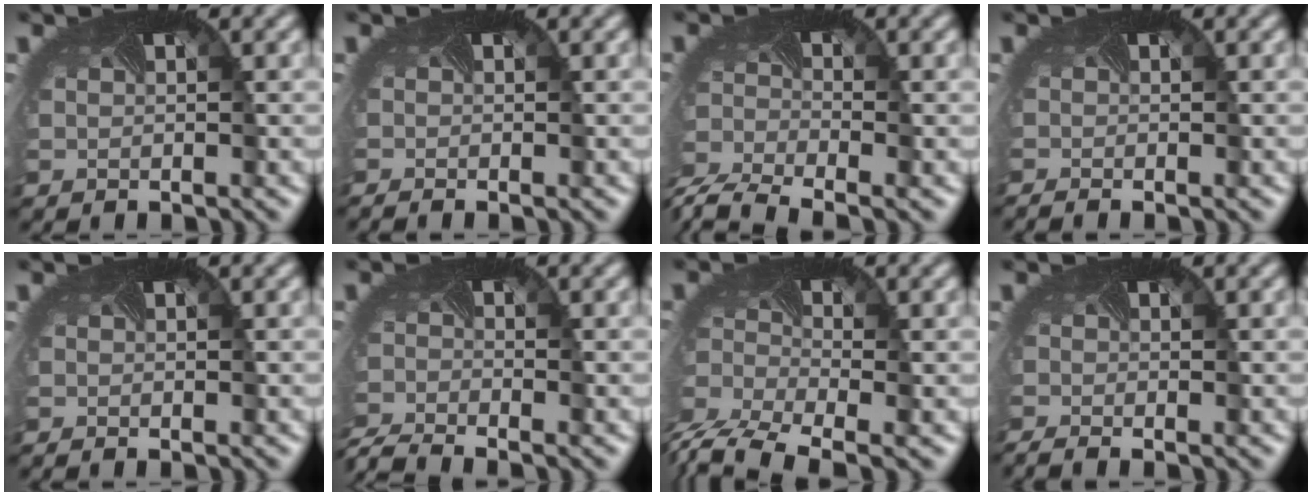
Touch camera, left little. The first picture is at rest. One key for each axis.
{"total": 1.1, "fx": -0.8, "fy": 0.1, "fz": 0.8, "tx": -0.009, "ty": -0.010, "tz": -0.011}
{"total": 5.8, "fx": -5.0, "fy": 1.8, "fz": 2.3, "tx": -0.060, "ty": -0.041, "tz": -0.082}
{"total": 1.4, "fx": -1.0, "fy": 0.2, "fz": 1.0, "tx": -0.013, "ty": -0.011, "tz": -0.014}
{"total": 0.7, "fx": -0.5, "fy": 0.0, "fz": 0.6, "tx": -0.006, "ty": -0.008, "tz": -0.007}
{"total": 4.3, "fx": -4.0, "fy": 0.4, "fz": 1.3, "tx": -0.031, "ty": -0.029, "tz": -0.084}
{"total": 7.0, "fx": -5.7, "fy": 2.2, "fz": 3.4, "tx": -0.092, "ty": -0.031, "tz": -0.112}
{"total": 2.4, "fx": -1.7, "fy": 0.6, "fz": 1.7, "tx": -0.026, "ty": -0.017, "tz": -0.027}